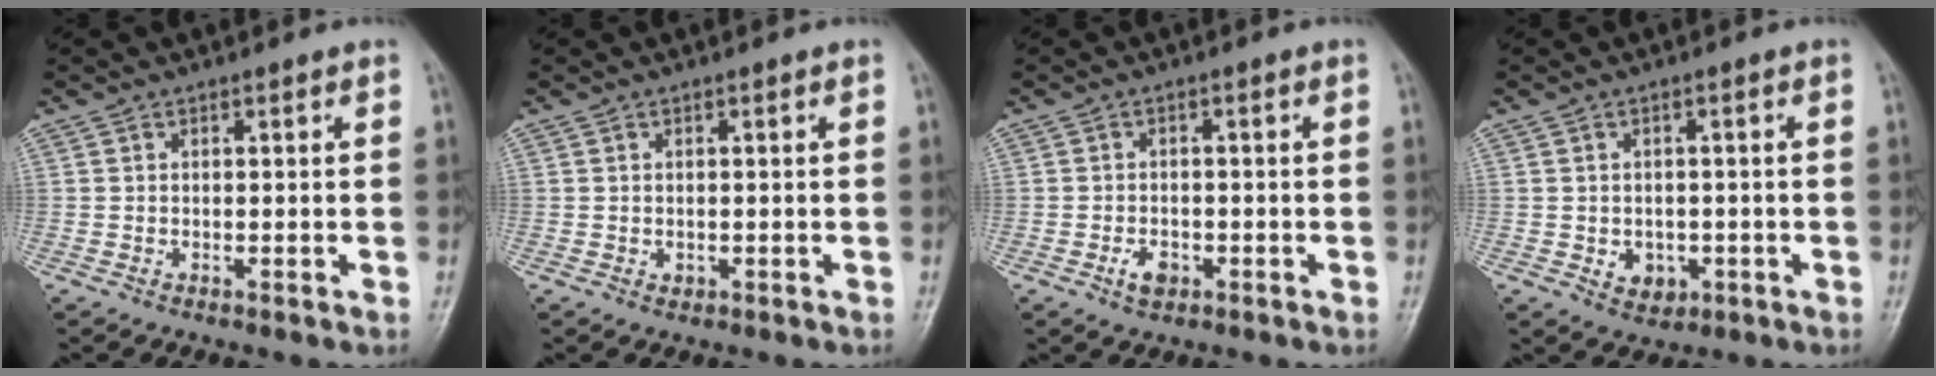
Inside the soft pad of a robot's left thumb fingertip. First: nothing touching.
{"total": 0.8, "force": [-0.1, 0.6, 0.5], "torque": [-0.001, 0.001, 0.000]}
{"total": 3.1, "force": [-1.5, 2.0, 1.9], "torque": [-0.030, 0.006, -0.024]}
{"total": 3.9, "force": [-1.0, 3.2, 2.0], "torque": [-0.012, 0.004, -0.004]}